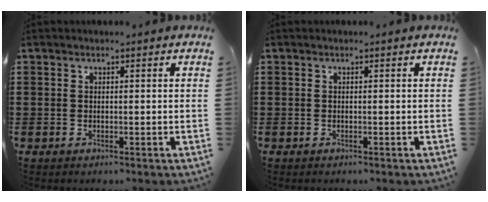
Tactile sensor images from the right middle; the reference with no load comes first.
{"total": 0.0}